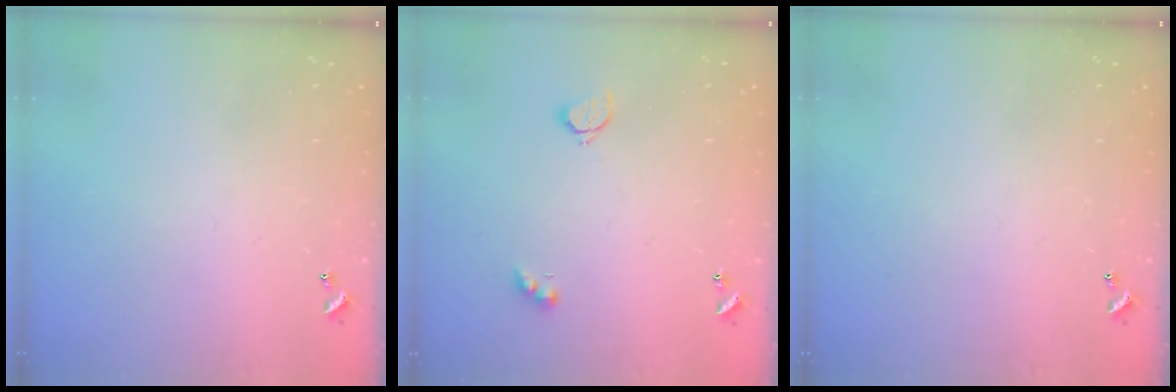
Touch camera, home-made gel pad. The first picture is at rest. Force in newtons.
{"total": 2.6, "press": 2.6, "slide": 0.5}
{"total": 0.0}